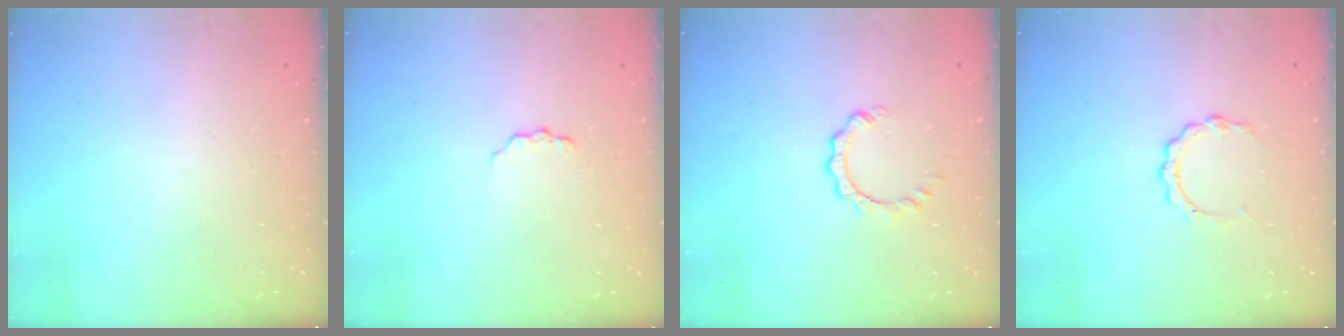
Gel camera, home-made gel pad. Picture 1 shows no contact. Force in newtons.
{"total": 3.3, "press": 3.3, "slide": 0.3}
{"total": 2.9, "press": 2.8, "slide": 0.3}
{"total": 5.3, "press": 5.3, "slide": 0.5}